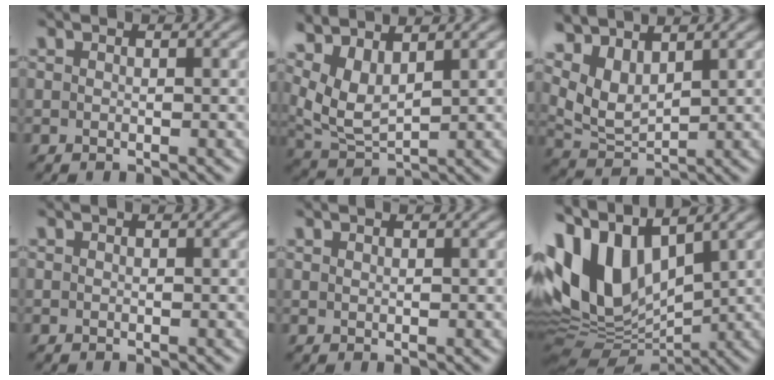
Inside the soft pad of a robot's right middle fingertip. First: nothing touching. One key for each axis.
{"total": 5.3, "fx": 3.2, "fy": 2.3, "fz": 3.5, "tx": -0.087, "ty": -0.002, "tz": 0.071}
{"total": 5.1, "fx": 3.4, "fy": 2.5, "fz": 2.9, "tx": -0.073, "ty": 0.000, "tz": 0.073}
{"total": 0.0}
{"total": 0.5, "fx": 0.5, "fy": 0.0, "fz": 0.0, "tx": -0.002, "ty": 0.001, "tz": 0.009}
{"total": 10.8, "fx": 3.4, "fy": 6.5, "fz": 7.9, "tx": -0.179, "ty": 0.011, "tz": 0.057}